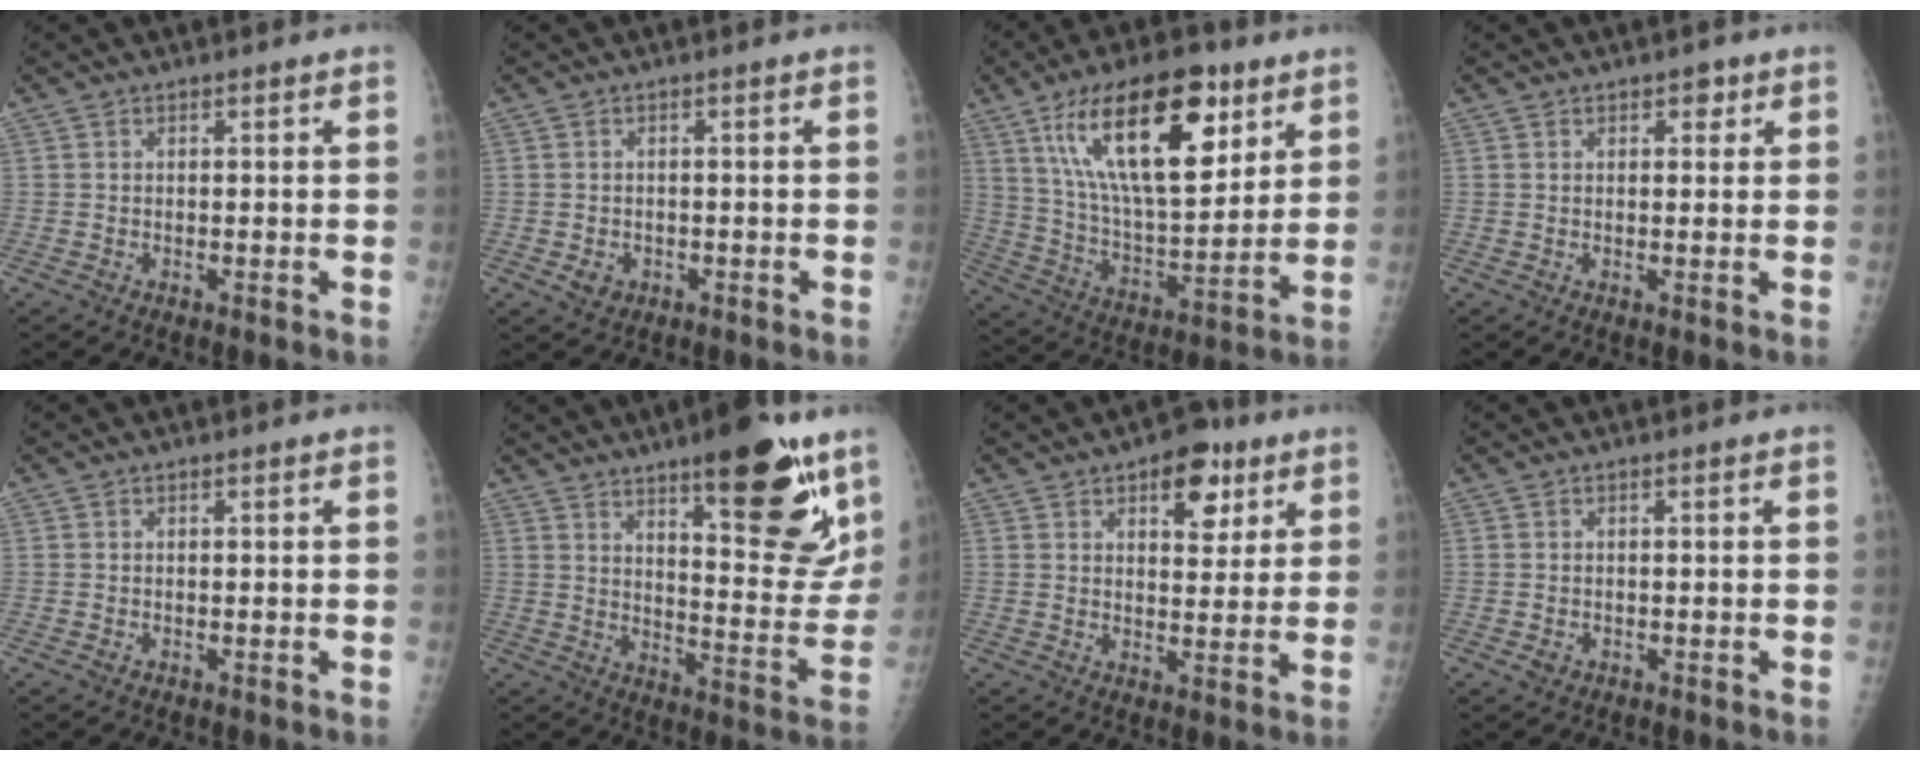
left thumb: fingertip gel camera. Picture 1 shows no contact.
{"total": 2.5, "force": [-0.9, 2.1, 1.0], "torque": [-0.008, 0.003, -0.008]}
{"total": 23.6, "force": [11.4, 10.0, 18.1], "torque": [-0.274, -0.040, 0.199]}
{"total": 2.1, "force": [1.1, 1.4, 1.2], "torque": [0.001, -0.002, 0.011]}
{"total": 0.6, "force": [-0.3, 0.4, 0.2], "torque": [-0.003, 0.001, -0.005]}
{"total": 20.0, "force": [12.0, 5.9, 14.9], "torque": [-0.159, -0.077, 0.174]}
{"total": 8.8, "force": [4.6, 4.9, 5.7], "torque": [-0.042, -0.016, 0.058]}
{"total": 1.2, "force": [-0.5, 1.0, 0.4], "torque": [-0.003, 0.003, -0.007]}